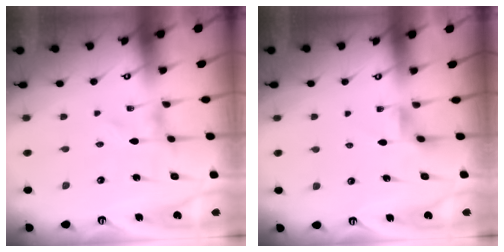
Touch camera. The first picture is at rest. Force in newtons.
{"total": 3.7, "press": 3.7, "slide": 0.6}